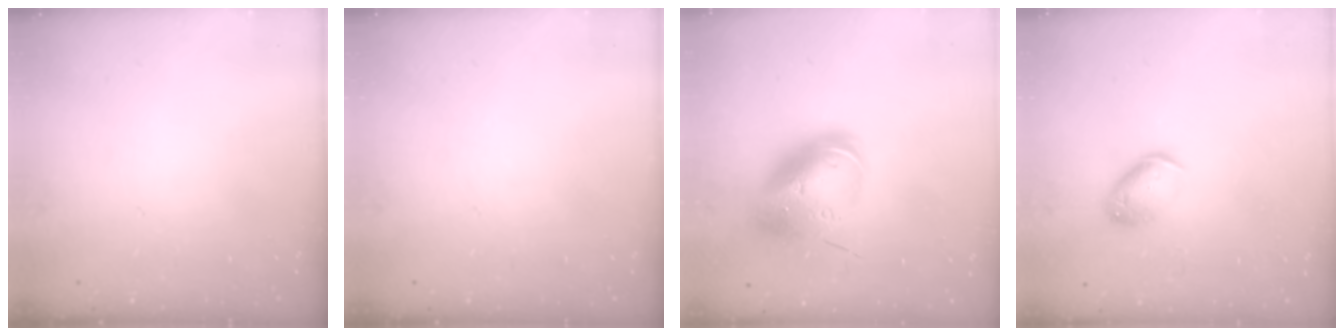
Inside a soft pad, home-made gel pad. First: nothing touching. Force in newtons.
{"total": 0.0}
{"total": 18.0, "press": 17.7, "slide": 3.1}
{"total": 10.7, "press": 10.6, "slide": 1.6}